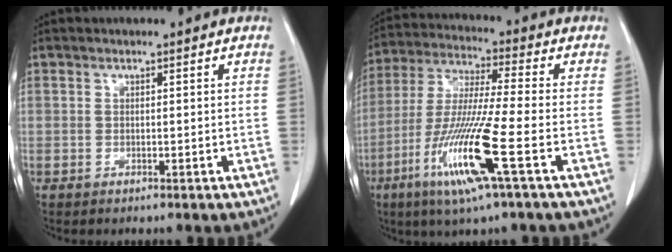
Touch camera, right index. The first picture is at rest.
{"total": 14.6, "force": [-5.9, -0.6, 13.3], "torque": [-0.278, -0.024, -0.115]}